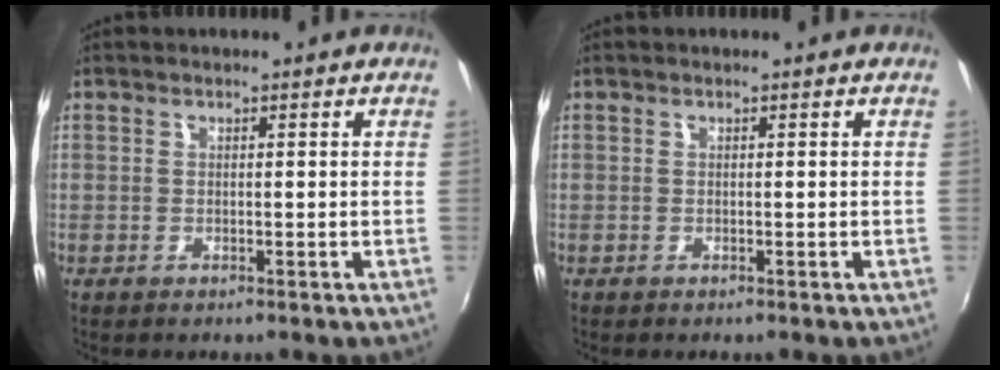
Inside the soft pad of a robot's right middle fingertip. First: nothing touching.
{"total": 0.0}